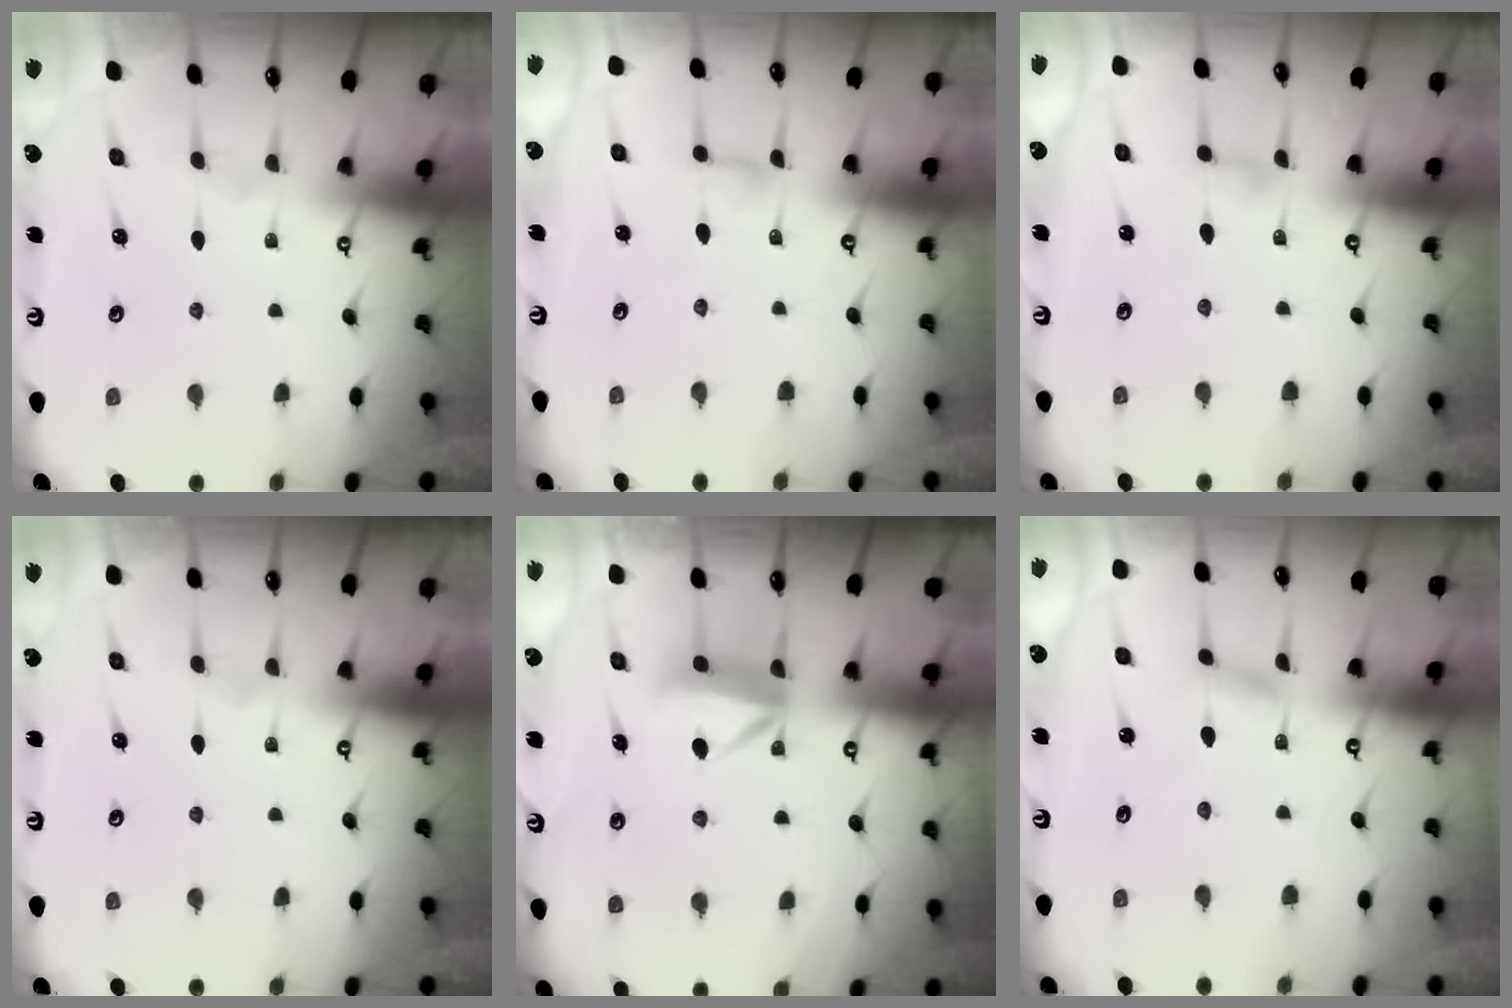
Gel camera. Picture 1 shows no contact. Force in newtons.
{"total": 2.3, "press": 2.3, "slide": 0.2}
{"total": 3.2, "press": 3.2, "slide": 0.3}
{"total": 0.0}
{"total": 7.5, "press": 7.4, "slide": 1.1}
{"total": 2.7, "press": 2.7, "slide": 0.1}